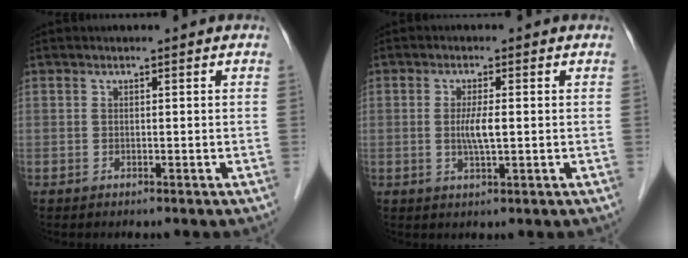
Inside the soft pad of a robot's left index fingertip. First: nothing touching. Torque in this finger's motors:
{"motor_torque": [0.54, 0.35, 0.07, 0.05]}